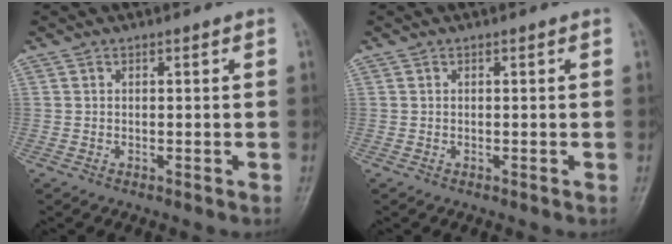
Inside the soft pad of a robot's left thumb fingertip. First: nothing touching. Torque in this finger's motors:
{"motor_torque": [0.00, 0.00, -0.02, -0.04, 0.00]}